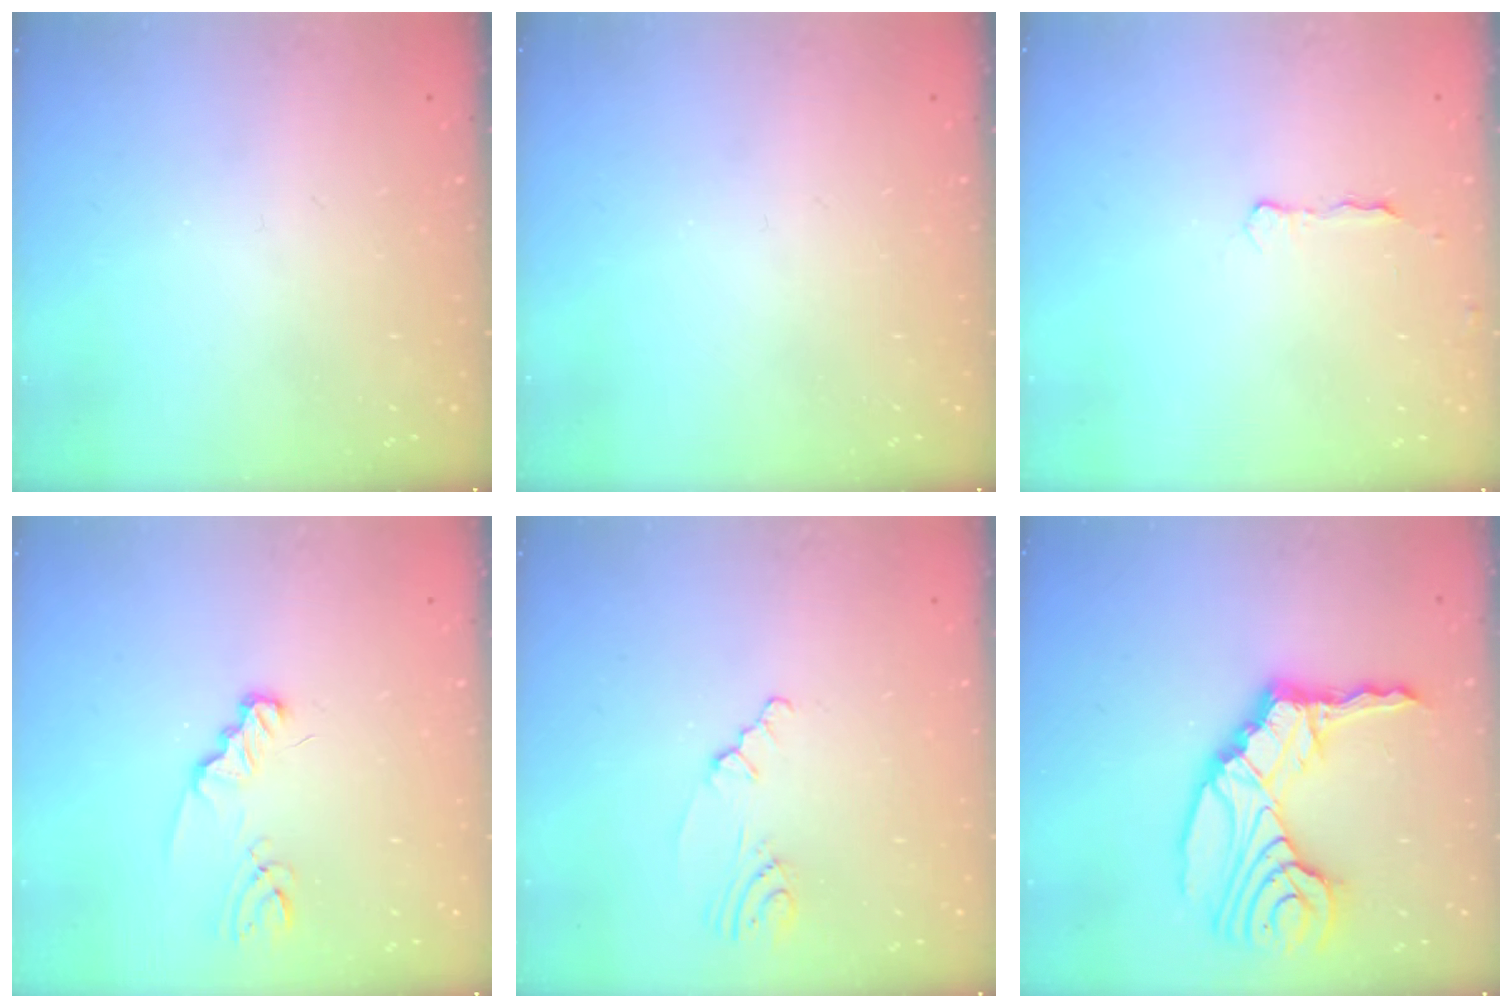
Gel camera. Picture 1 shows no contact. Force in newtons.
{"total": 0.0}
{"total": 5.0, "press": 3.4, "slide": 3.6}
{"total": 2.7, "press": 2.7, "slide": 0.4}
{"total": 2.0, "press": 2.0, "slide": 0.4}
{"total": 18.4, "press": 18.1, "slide": 3.3}